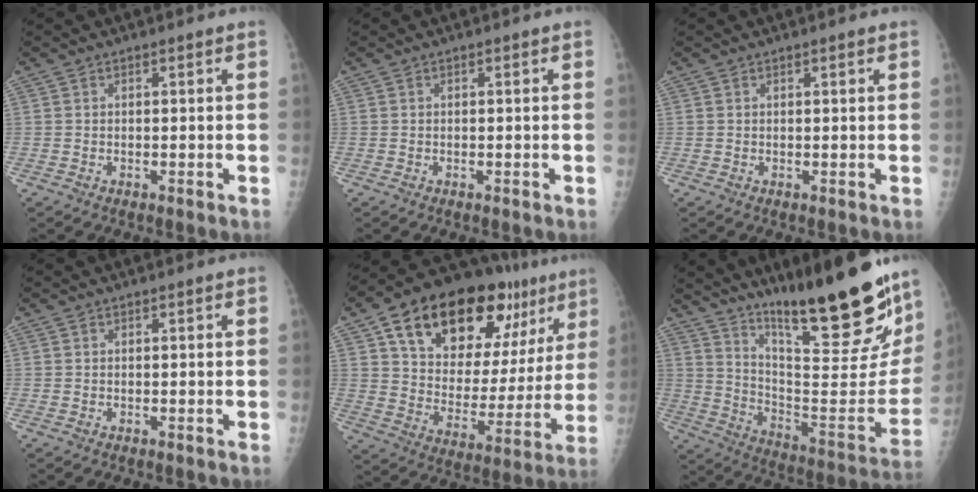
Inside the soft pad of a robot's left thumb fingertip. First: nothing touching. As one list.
[{"total": 0.0}, {"total": 0.8, "force": [0.5, 0.1, 0.6], "torque": [-0.007, -0.001, 0.007]}, {"total": 0.0}, {"total": 27.6, "force": [15.1, 14.4, 18.1], "torque": [-0.233, -0.021, 0.238]}, {"total": 27.5, "force": [19.8, 4.6, 18.6], "torque": [-0.256, -0.115, 0.310]}]